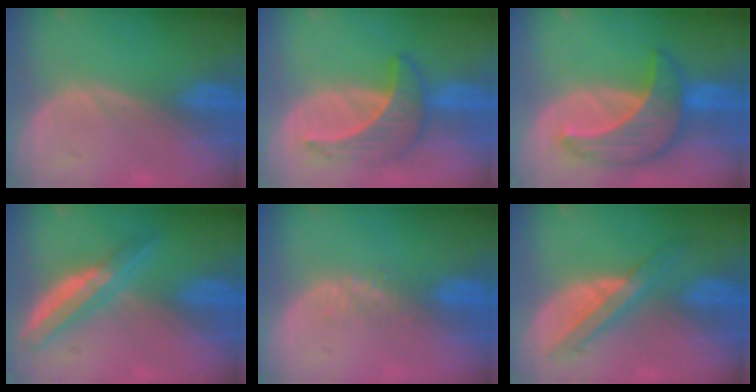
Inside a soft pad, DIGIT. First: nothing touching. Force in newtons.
{"total": 6.4, "press": 6.3, "slide": 1.1}
{"total": 8.8, "press": 8.8, "slide": 0.6}
{"total": 5.8, "press": 5.5, "slide": 1.9}
{"total": 2.5, "press": 1.9, "slide": 1.7}
{"total": 5.7, "press": 5.7, "slide": 0.3}